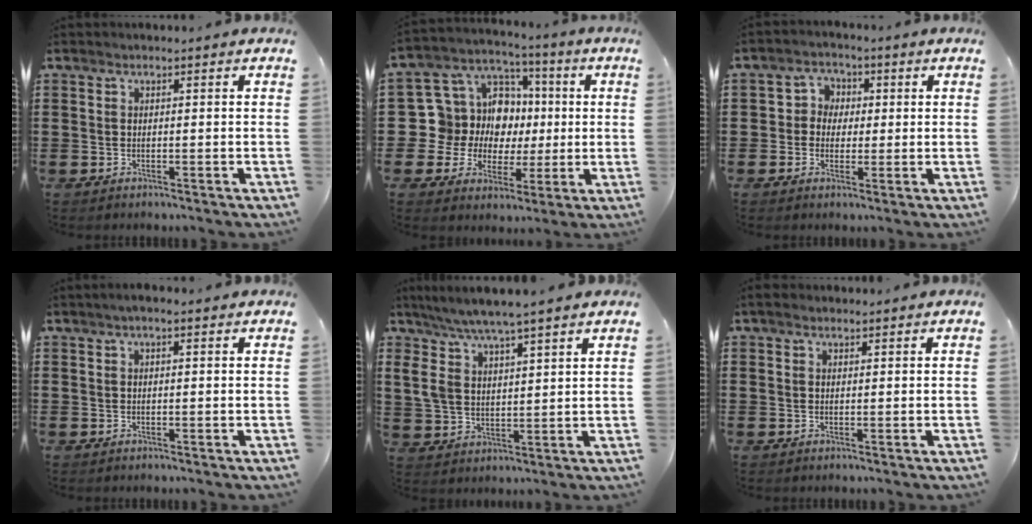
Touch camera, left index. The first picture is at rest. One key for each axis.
{"total": 11.7, "fx": 1.9, "fy": 11.1, "fz": 2.9, "tx": -0.098, "ty": -0.027, "tz": 0.042}
{"total": 3.5, "fx": -0.1, "fy": 3.4, "fz": 0.6, "tx": -0.030, "ty": 0.013, "tz": -0.010}
{"total": 1.4, "fx": 0.6, "fy": 0.2, "fz": 1.2, "tx": -0.024, "ty": 0.003, "tz": 0.011}
{"total": 6.8, "fx": 4.8, "fy": 2.0, "fz": 4.3, "tx": -0.101, "ty": -0.010, "tz": 0.086}
{"total": 1.1, "fx": 0.8, "fy": 0.4, "fz": 0.5, "tx": -0.012, "ty": 0.004, "tz": 0.016}